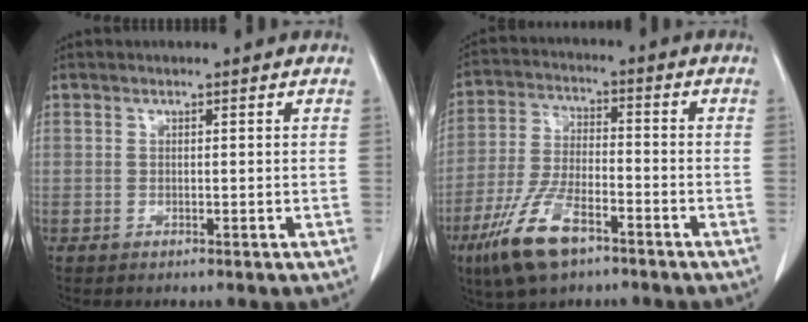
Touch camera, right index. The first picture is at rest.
{"total": 11.4, "force": [-6.9, 4.0, 8.2], "torque": [-0.174, -0.010, -0.127]}